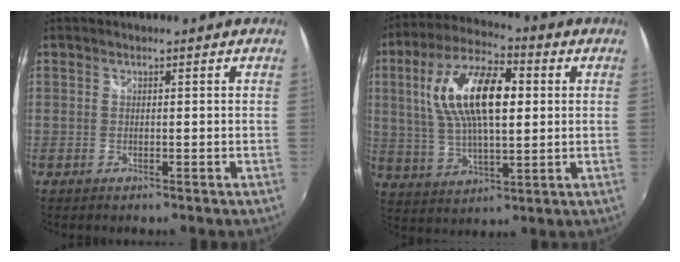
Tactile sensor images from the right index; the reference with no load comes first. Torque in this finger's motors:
{"motor_torque": [0.90, -0.13, 1.06, 0.21]}